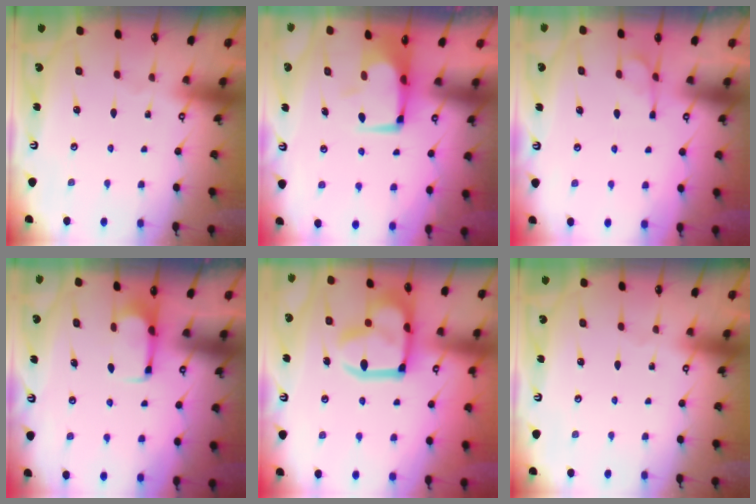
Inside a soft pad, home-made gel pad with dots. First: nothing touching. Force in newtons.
{"total": 0.0}
{"total": 5.2, "press": 5.0, "slide": 1.5}
{"total": 4.9, "press": 4.9, "slide": 0.6}
{"total": 13.5, "press": 13.4, "slide": 1.7}
{"total": 0.0}